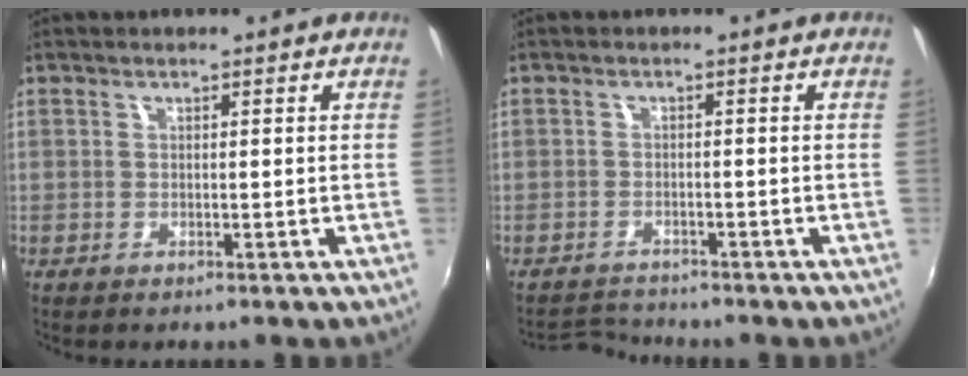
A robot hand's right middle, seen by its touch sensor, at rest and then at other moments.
{"total": 3.3, "force": [-3.3, 0.3, -0.1], "torque": [-0.011, 0.001, -0.062]}